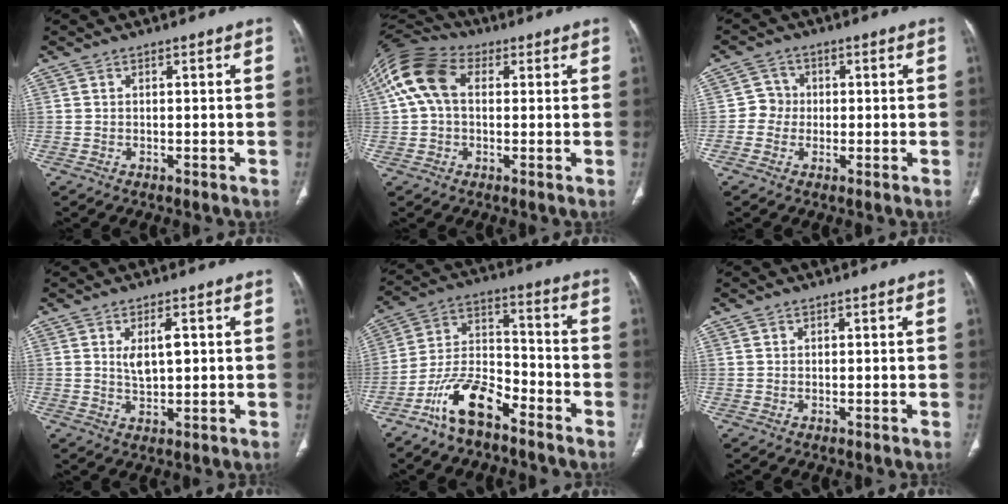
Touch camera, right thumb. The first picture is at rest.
{"total": 11.9, "force": [2.6, 7.9, 8.5], "torque": [-0.178, 0.038, 0.039]}
{"total": 3.6, "force": [-0.3, 3.5, 0.5], "torque": [0.018, 0.011, -0.014]}
{"total": 4.5, "force": [1.1, 1.9, 4.0], "torque": [-0.066, -0.009, 0.024]}
{"total": 12.1, "force": [-8.1, 5.2, 7.4], "torque": [-0.142, 0.061, -0.158]}
{"total": 0.6, "force": [0.4, 0.4, 0.1], "torque": [0.001, -0.002, 0.006]}